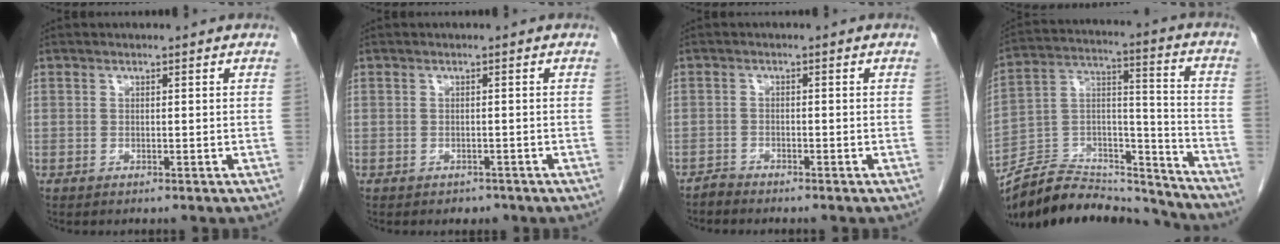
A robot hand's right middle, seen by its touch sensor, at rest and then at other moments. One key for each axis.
{"total": 1.5, "fx": -1.1, "fy": 0.9, "fz": 0.2, "tx": -0.006, "ty": 0.001, "tz": -0.013}
{"total": 1.3, "fx": -1.3, "fy": 0.1, "fz": -0.3, "tx": 0.007, "ty": -0.003, "tz": -0.025}
{"total": 22.3, "fx": -21.2, "fy": 4.9, "fz": 5.0, "tx": -0.117, "ty": 0.032, "tz": -0.337}